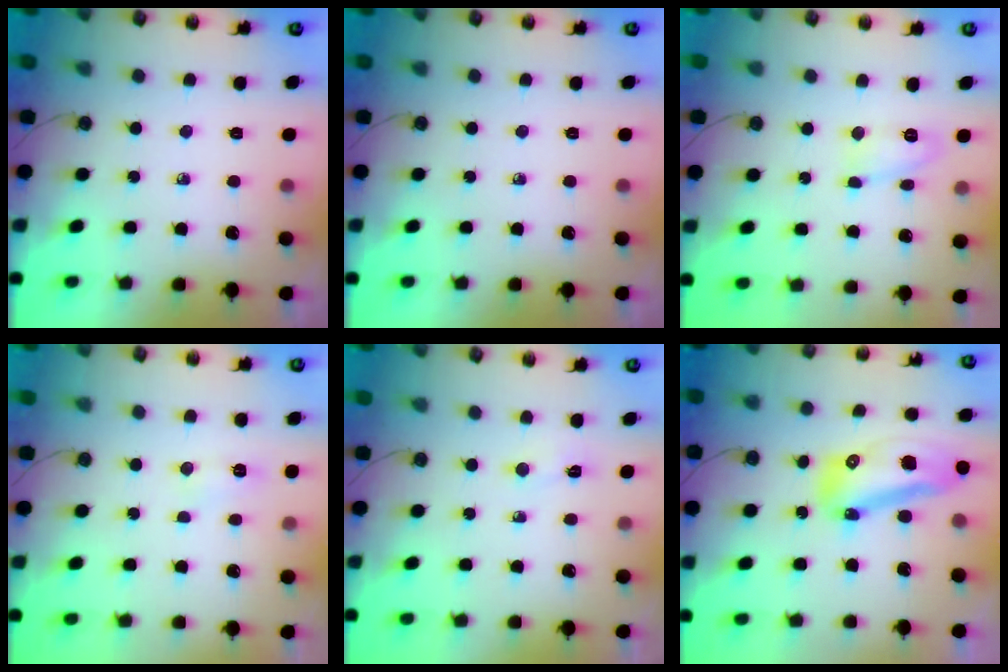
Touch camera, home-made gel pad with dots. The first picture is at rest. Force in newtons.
{"total": 0.0}
{"total": 7.3, "press": 7.3, "slide": 0.5}
{"total": 6.7, "press": 6.2, "slide": 2.5}
{"total": 2.8, "press": 2.7, "slide": 0.5}
{"total": 13.3, "press": 13.2, "slide": 1.4}